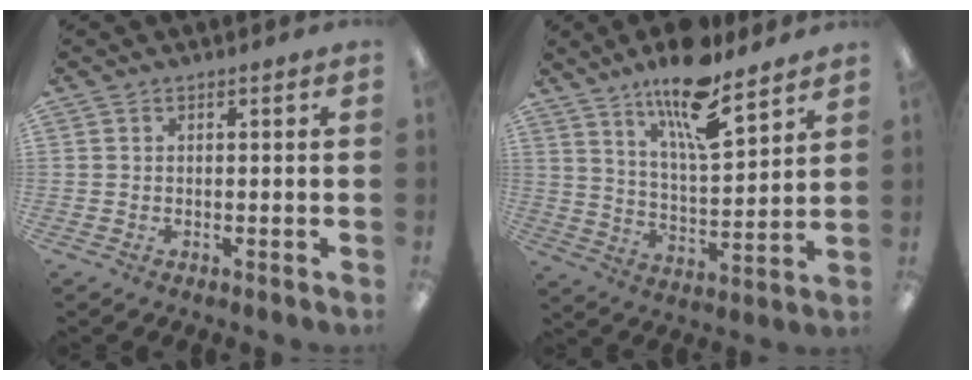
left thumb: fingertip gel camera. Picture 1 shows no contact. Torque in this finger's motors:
{"motor_torque": [0.23, 0.26, 1.49, -1.28, 0.10]}